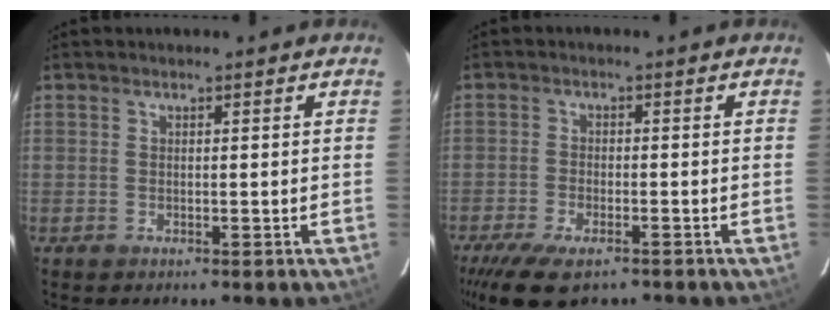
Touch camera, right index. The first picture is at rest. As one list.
[{"total": 8.9, "force": [-6.4, 3.1, 5.3], "torque": [-0.093, -0.014, -0.106]}]